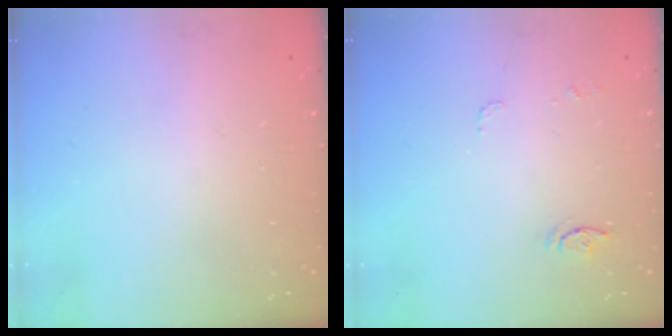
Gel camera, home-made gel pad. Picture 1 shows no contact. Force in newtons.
{"total": 5.5, "press": 5.4, "slide": 0.4}